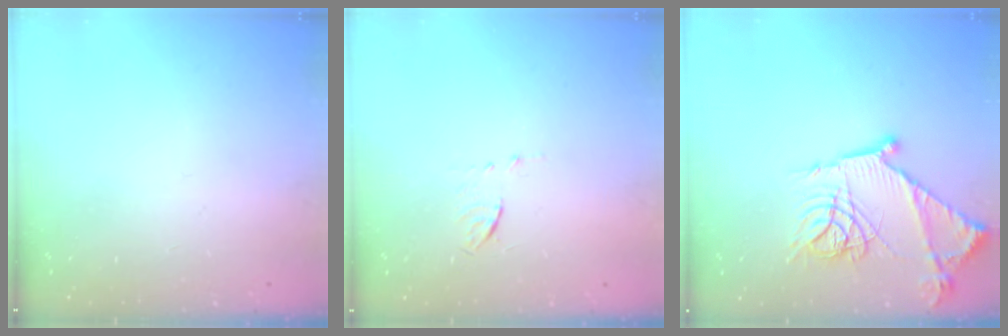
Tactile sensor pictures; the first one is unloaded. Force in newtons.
{"total": 4.2, "press": 4.1, "slide": 0.9}
{"total": 16.5, "press": 16.4, "slide": 1.1}